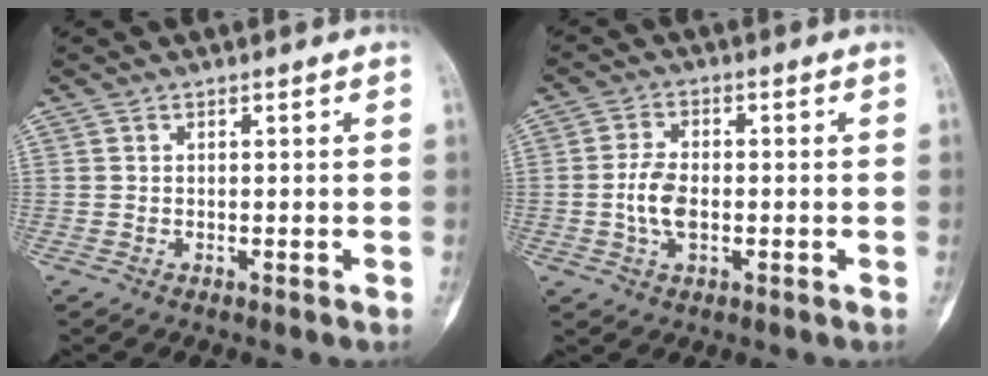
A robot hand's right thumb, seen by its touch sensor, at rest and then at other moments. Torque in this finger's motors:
{"motor_torque": [1.27, 0.40, 0.06, -0.62, 0.05]}